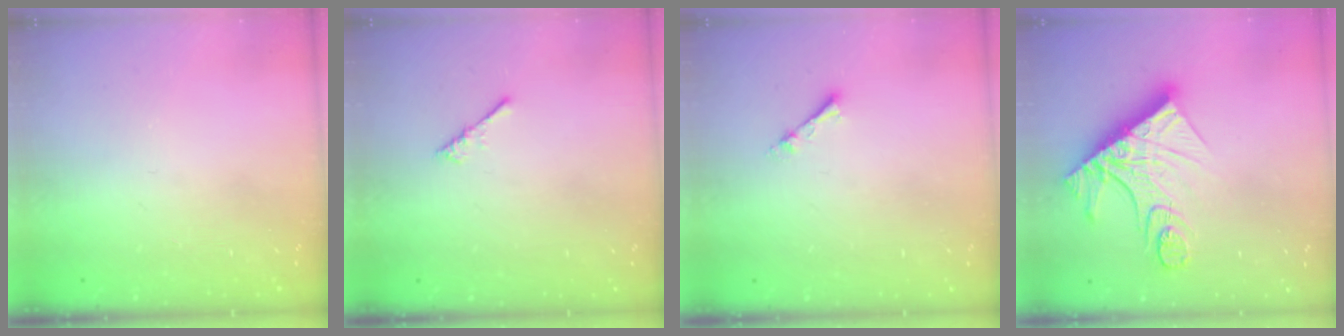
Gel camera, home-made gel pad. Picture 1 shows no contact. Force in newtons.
{"total": 0.0}
{"total": 3.3, "press": 3.2, "slide": 0.4}
{"total": 16.3, "press": 16.3, "slide": 1.3}